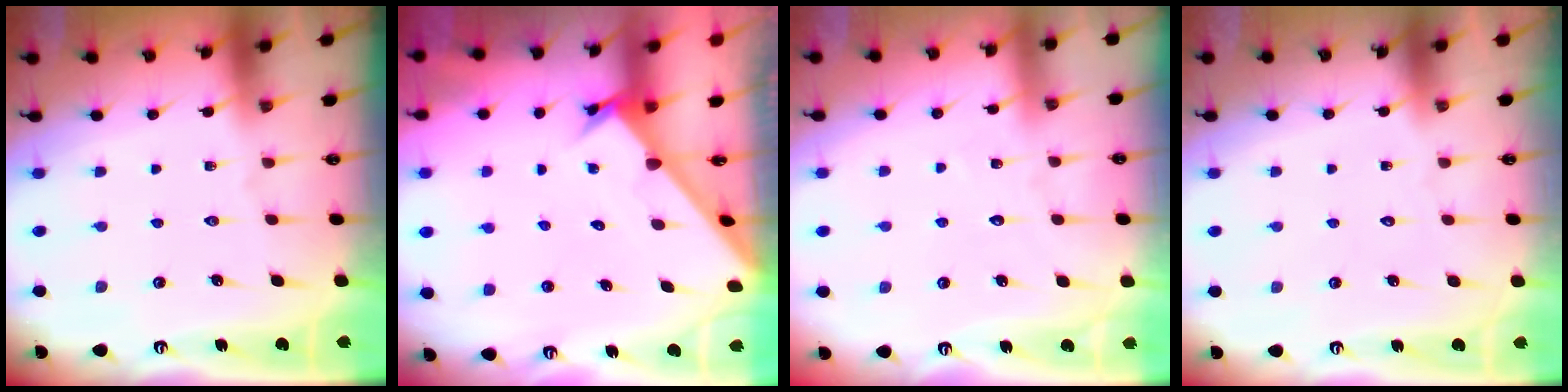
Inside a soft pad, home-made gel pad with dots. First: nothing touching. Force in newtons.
{"total": 2.8, "press": 2.8, "slide": 0.3}
{"total": 3.5, "press": 3.5, "slide": 0.3}
{"total": 1.7, "press": 1.7, "slide": 0.1}